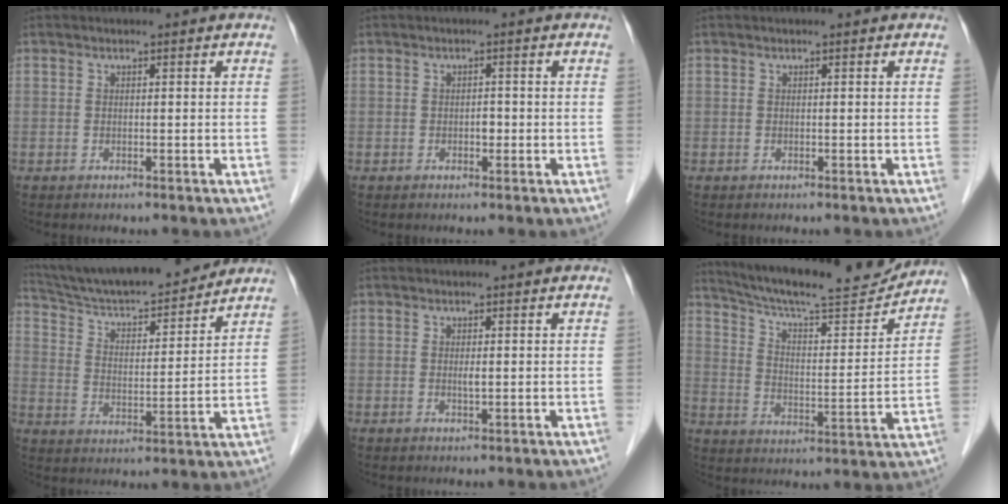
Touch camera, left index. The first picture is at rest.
{"total": 1.0, "force": [-0.4, 0.6, 0.7], "torque": [-0.009, 0.000, -0.009]}
{"total": 0.0}
{"total": 18.1, "force": [16.7, 2.2, 6.6], "torque": [-0.115, 0.008, 0.267]}
{"total": 0.7, "force": [0.0, 0.1, 0.7], "torque": [-0.017, -0.005, -0.001]}
{"total": 18.0, "force": [16.7, 1.9, 6.3], "torque": [-0.110, -0.011, 0.248]}